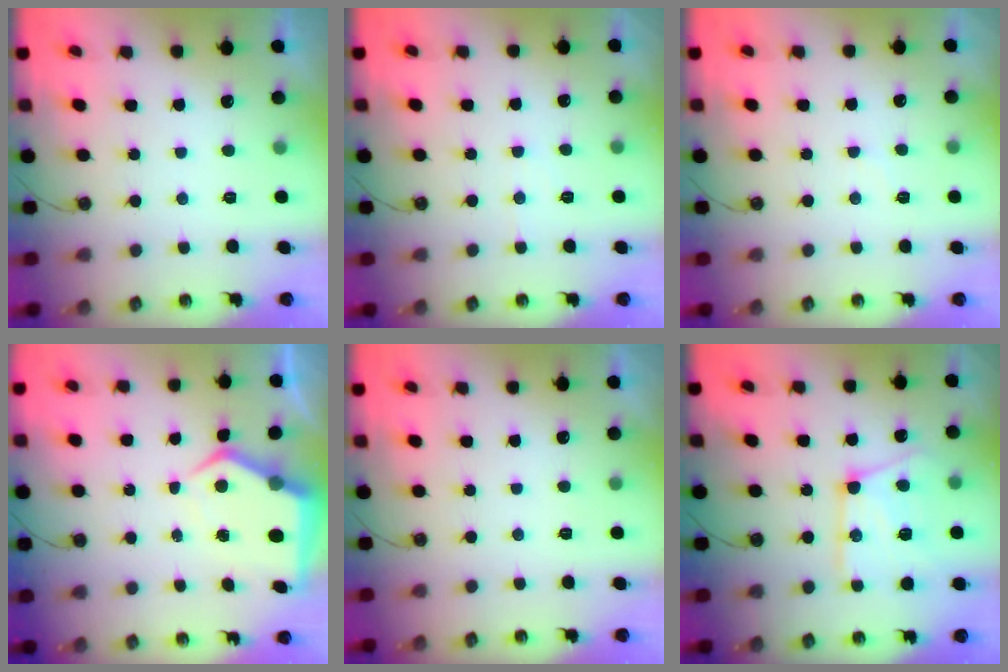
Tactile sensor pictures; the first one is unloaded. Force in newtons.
{"total": 4.9, "press": 4.8, "slide": 0.7}
{"total": 5.6, "press": 5.5, "slide": 0.8}
{"total": 7.4, "press": 7.3, "slide": 1.0}
{"total": 0.0}
{"total": 17.2, "press": 17.1, "slide": 1.2}